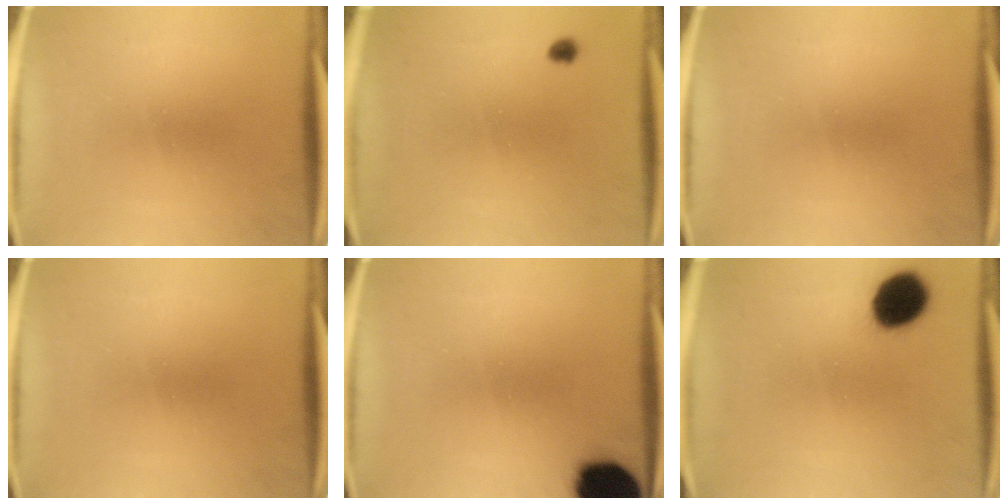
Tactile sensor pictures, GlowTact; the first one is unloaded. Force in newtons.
{"total": 1.1}
{"total": 0.0}
{"total": 0.0}
{"total": 17.5}
{"total": 11.4}